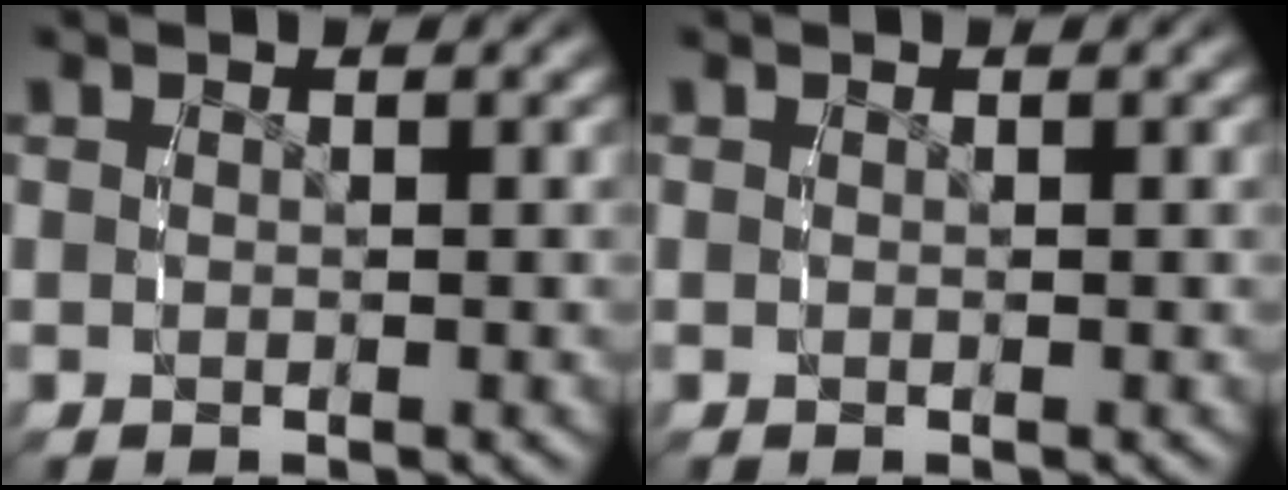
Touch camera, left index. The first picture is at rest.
{"total": 0.0}